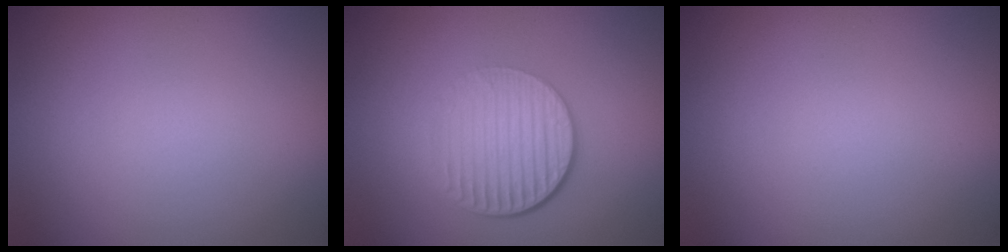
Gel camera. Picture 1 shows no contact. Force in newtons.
{"total": 4.6, "press": 2.9, "slide": 3.6}
{"total": 0.0}